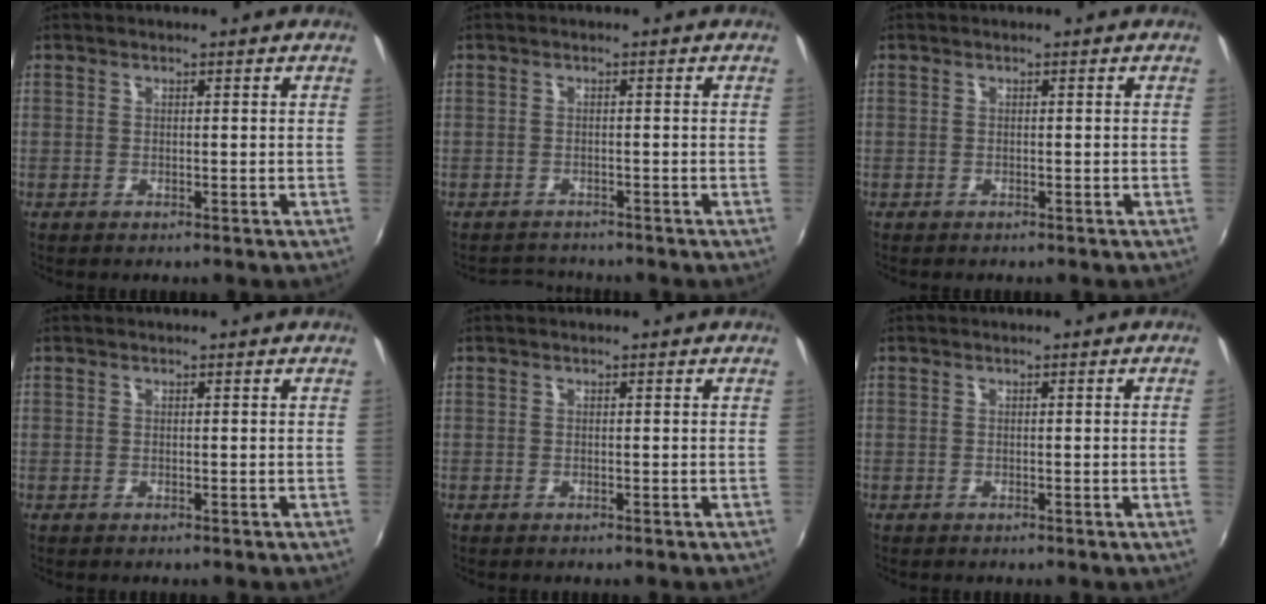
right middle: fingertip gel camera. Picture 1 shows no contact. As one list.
[{"total": 2.6, "force": [-2.5, 0.7, -0.2], "torque": [-0.008, 0.003, -0.046]}, {"total": 0.0}, {"total": 0.0}, {"total": 0.0}, {"total": 0.9, "force": [0.1, -0.6, 0.7], "torque": [-0.003, -0.007, 0.001]}]